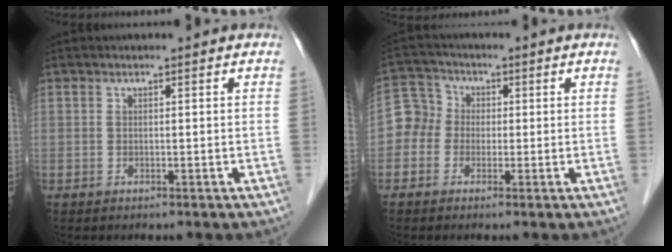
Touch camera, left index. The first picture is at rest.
{"total": 4.9, "force": [-1.0, 4.7, 1.2], "torque": [-0.028, 0.024, -0.027]}